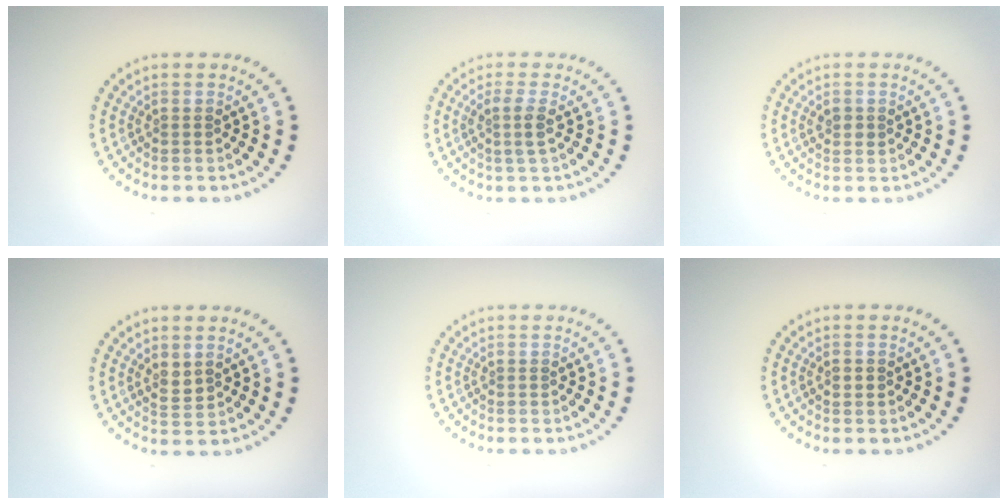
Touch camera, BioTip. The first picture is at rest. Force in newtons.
{"total": 1.8, "press": 1.4, "slide": 1.0}
{"total": 1.1, "press": 1.0, "slide": 0.2}
{"total": 1.4, "press": 1.4, "slide": 0.4}
{"total": 0.0}
{"total": 1.1, "press": 1.1, "slide": 0.1}